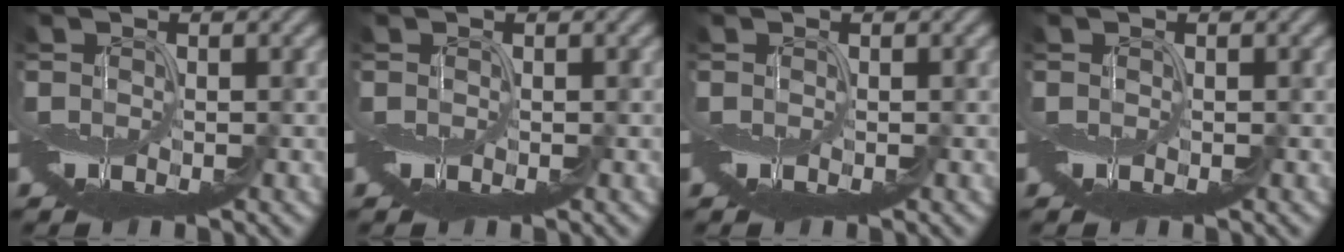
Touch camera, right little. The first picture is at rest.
{"total": 0.0}
{"total": 0.0}
{"total": 0.0}